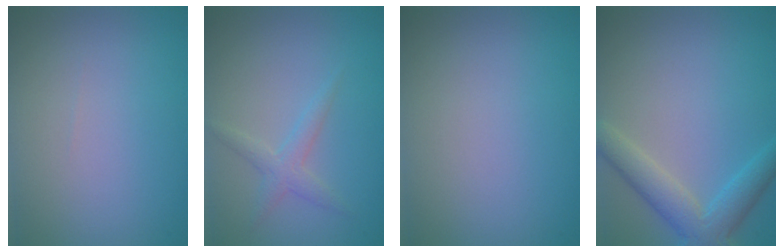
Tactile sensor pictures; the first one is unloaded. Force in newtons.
{"total": 1.8, "press": 1.8, "slide": 0.1}
{"total": 0.0}
{"total": 4.3, "press": 4.3, "slide": 0.2}